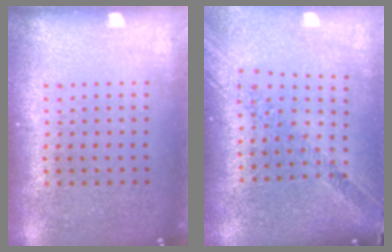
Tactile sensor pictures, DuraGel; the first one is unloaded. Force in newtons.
{"total": 1.1, "press": 1.1, "slide": 0.1}